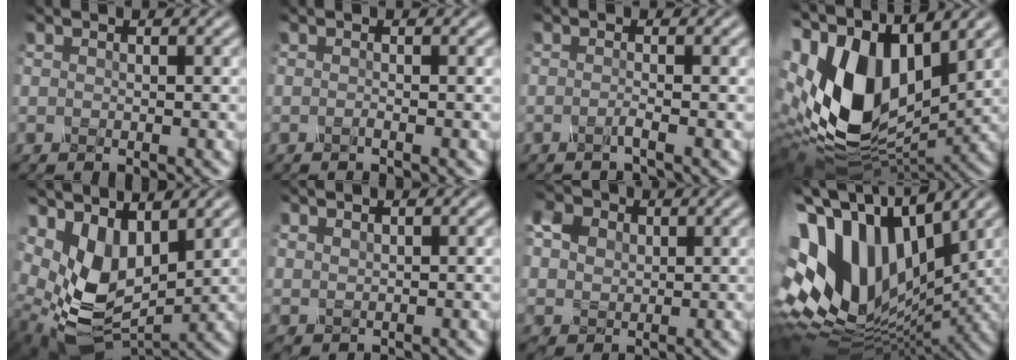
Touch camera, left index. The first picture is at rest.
{"total": 0.0}
{"total": 0.7, "force": [-0.6, -0.1, 0.4], "torque": [-0.008, 0.000, -0.015]}
{"total": 14.2, "force": [3.3, 8.3, 11.0], "torque": [-0.250, -0.006, 0.069]}
{"total": 6.5, "force": [2.6, 3.8, 4.6], "torque": [-0.115, -0.020, 0.065]}
{"total": 1.3, "force": [0.8, -0.5, -1.0], "torque": [0.004, 0.003, 0.023]}
{"total": 3.4, "force": [1.8, 2.6, 1.2], "torque": [-0.058, 0.022, 0.032]}
{"total": 15.6, "force": [3.3, 9.7, 11.7], "torque": [-0.269, 0.011, 0.071]}